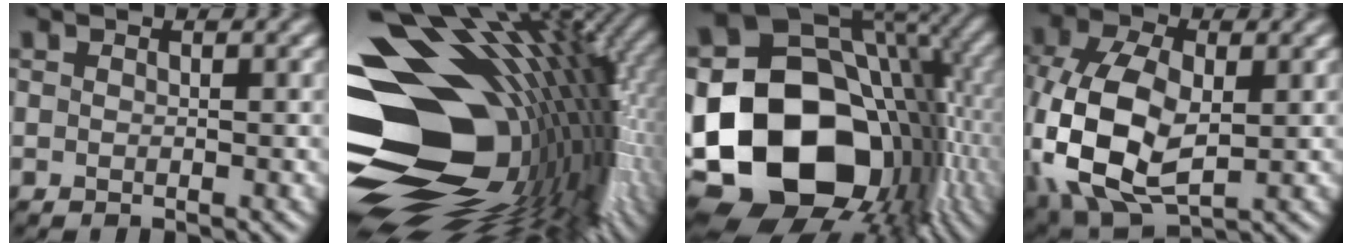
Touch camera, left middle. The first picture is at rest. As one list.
[{"total": 20.7, "force": [-1.8, 13.0, 16.0], "torque": [-0.264, -0.004, -0.039]}, {"total": 20.7, "force": [-3.4, 16.0, 12.7], "torque": [-0.254, -0.030, -0.032]}, {"total": 11.5, "force": [-1.4, 7.1, 9.0], "torque": [-0.221, -0.015, -0.025]}]